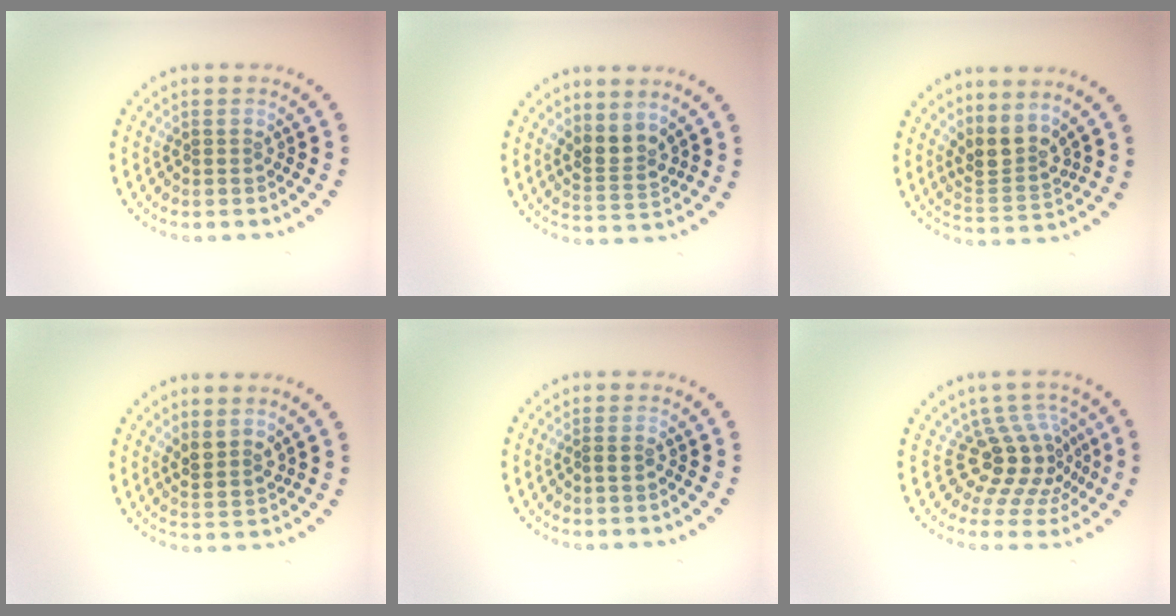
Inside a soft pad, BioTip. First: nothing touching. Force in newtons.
{"total": 2.6, "press": 2.2, "slide": 1.4}
{"total": 3.0, "press": 2.3, "slide": 2.0}
{"total": 2.0, "press": 1.7, "slide": 1.2}
{"total": 0.5, "press": 0.4, "slide": 0.4}
{"total": 4.4, "press": 3.1, "slide": 3.1}